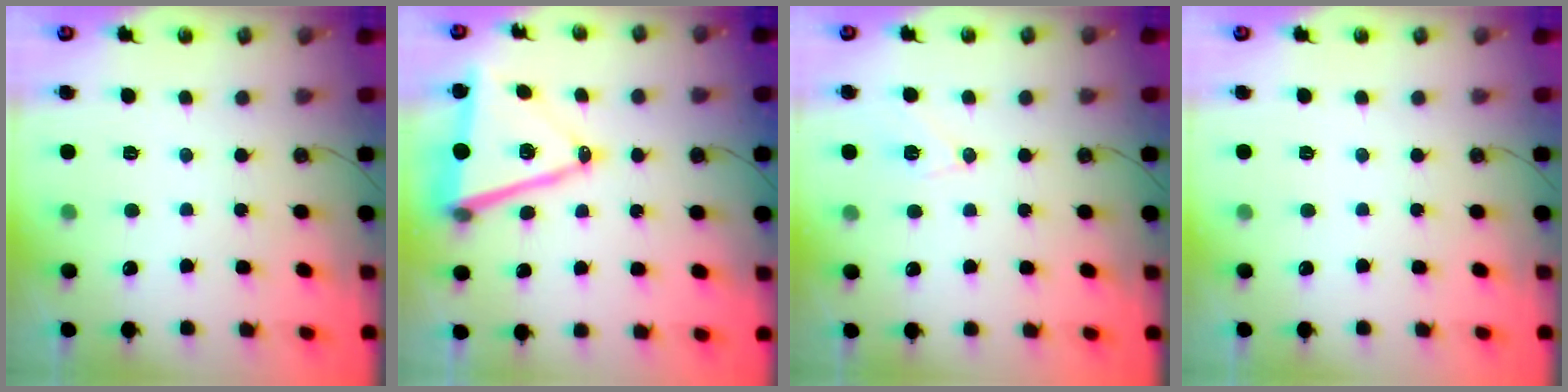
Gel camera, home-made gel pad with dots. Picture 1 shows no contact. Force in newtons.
{"total": 15.3, "press": 14.9, "slide": 3.7}
{"total": 7.6, "press": 7.6, "slide": 0.4}
{"total": 0.0}